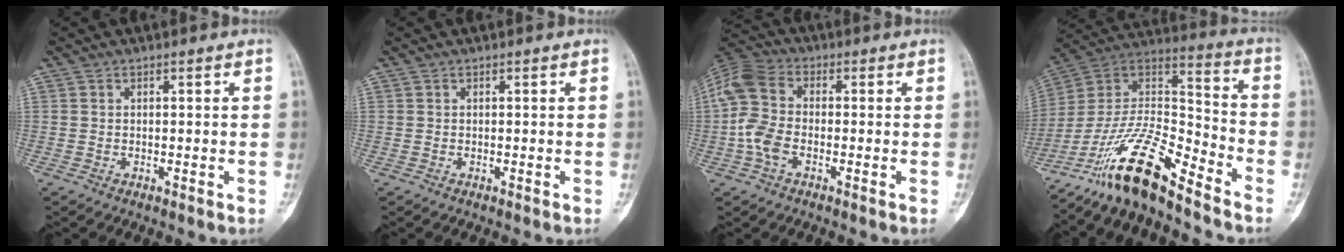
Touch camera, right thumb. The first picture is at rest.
{"total": 0.0}
{"total": 9.4, "force": [-1.8, 6.0, 7.1], "torque": [-0.160, 0.019, -0.049]}
{"total": 17.9, "force": [-13.9, 3.7, 10.7], "torque": [-0.198, 0.090, -0.260]}